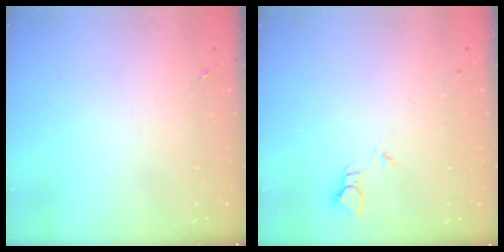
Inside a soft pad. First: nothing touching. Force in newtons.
{"total": 2.0, "press": 2.0, "slide": 0.1}